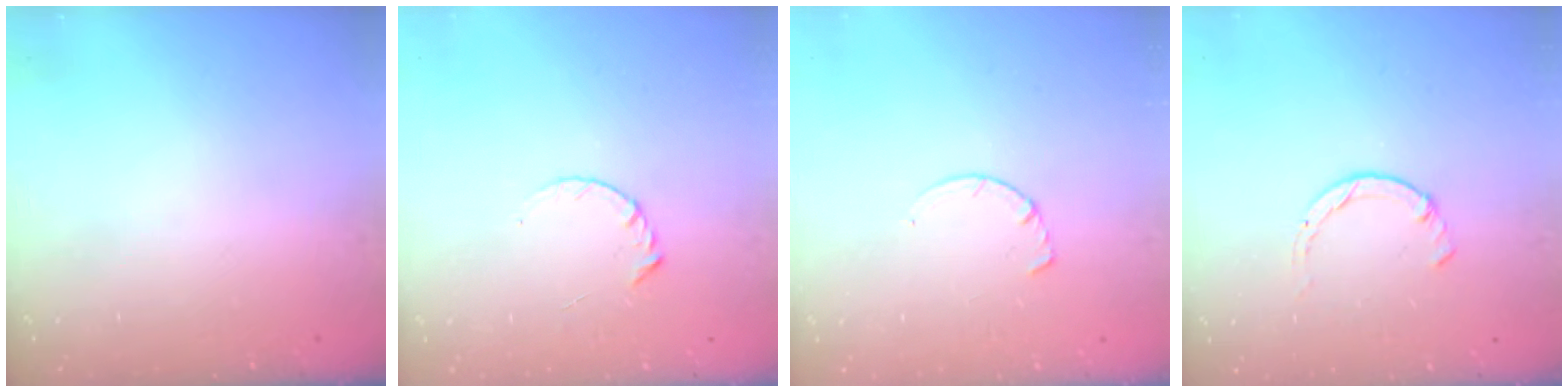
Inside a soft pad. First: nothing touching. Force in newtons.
{"total": 3.7, "press": 3.6, "slide": 0.4}
{"total": 2.9, "press": 2.9, "slide": 0.4}
{"total": 1.7, "press": 1.7, "slide": 0.3}